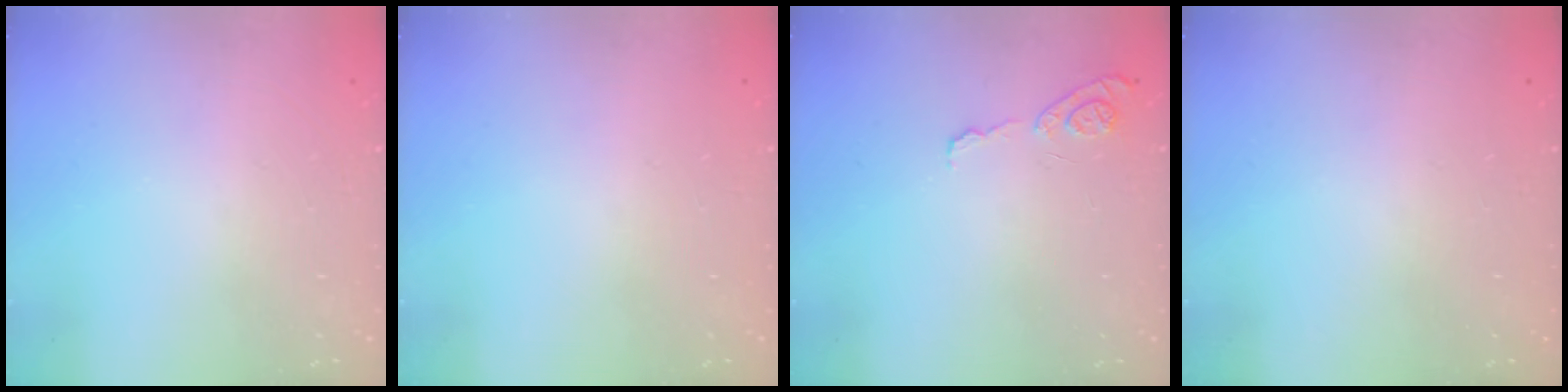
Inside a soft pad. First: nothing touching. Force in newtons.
{"total": 0.0}
{"total": 7.6, "press": 7.5, "slide": 0.8}
{"total": 0.0}